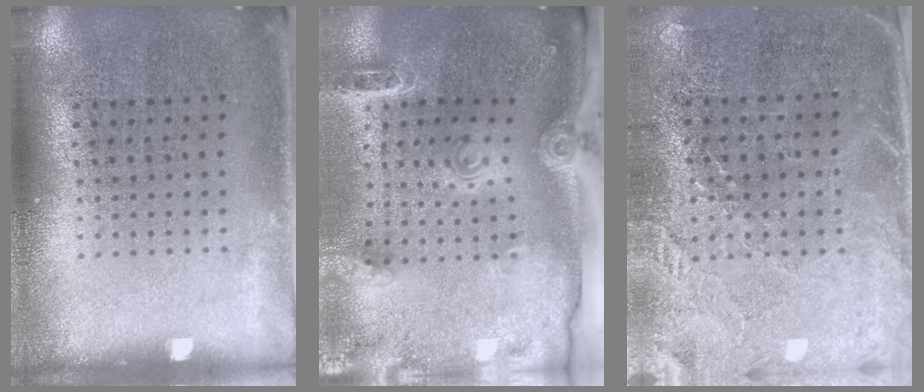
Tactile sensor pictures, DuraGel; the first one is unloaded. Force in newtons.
{"total": 2.8, "press": 2.1, "slide": 1.9}
{"total": 3.1, "press": 2.8, "slide": 1.3}